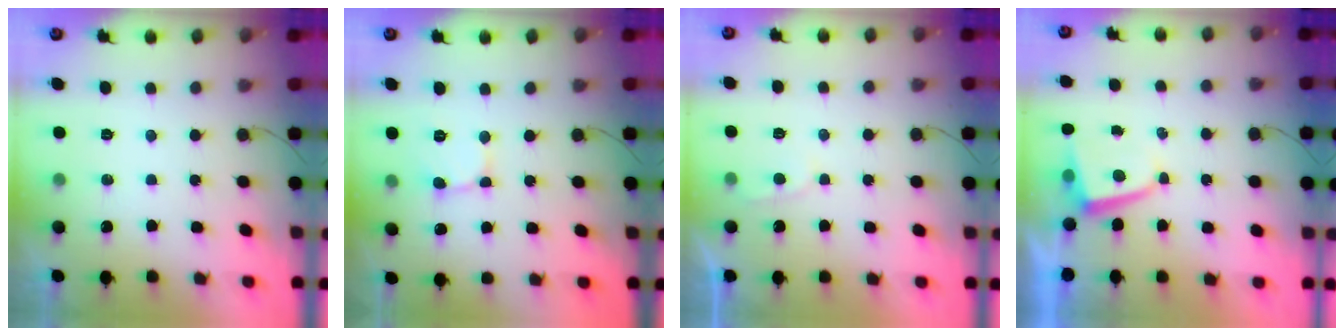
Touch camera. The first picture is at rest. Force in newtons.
{"total": 2.3, "press": 2.3, "slide": 0.1}
{"total": 2.0, "press": 2.0, "slide": 0.2}
{"total": 2.0, "press": 1.9, "slide": 0.3}